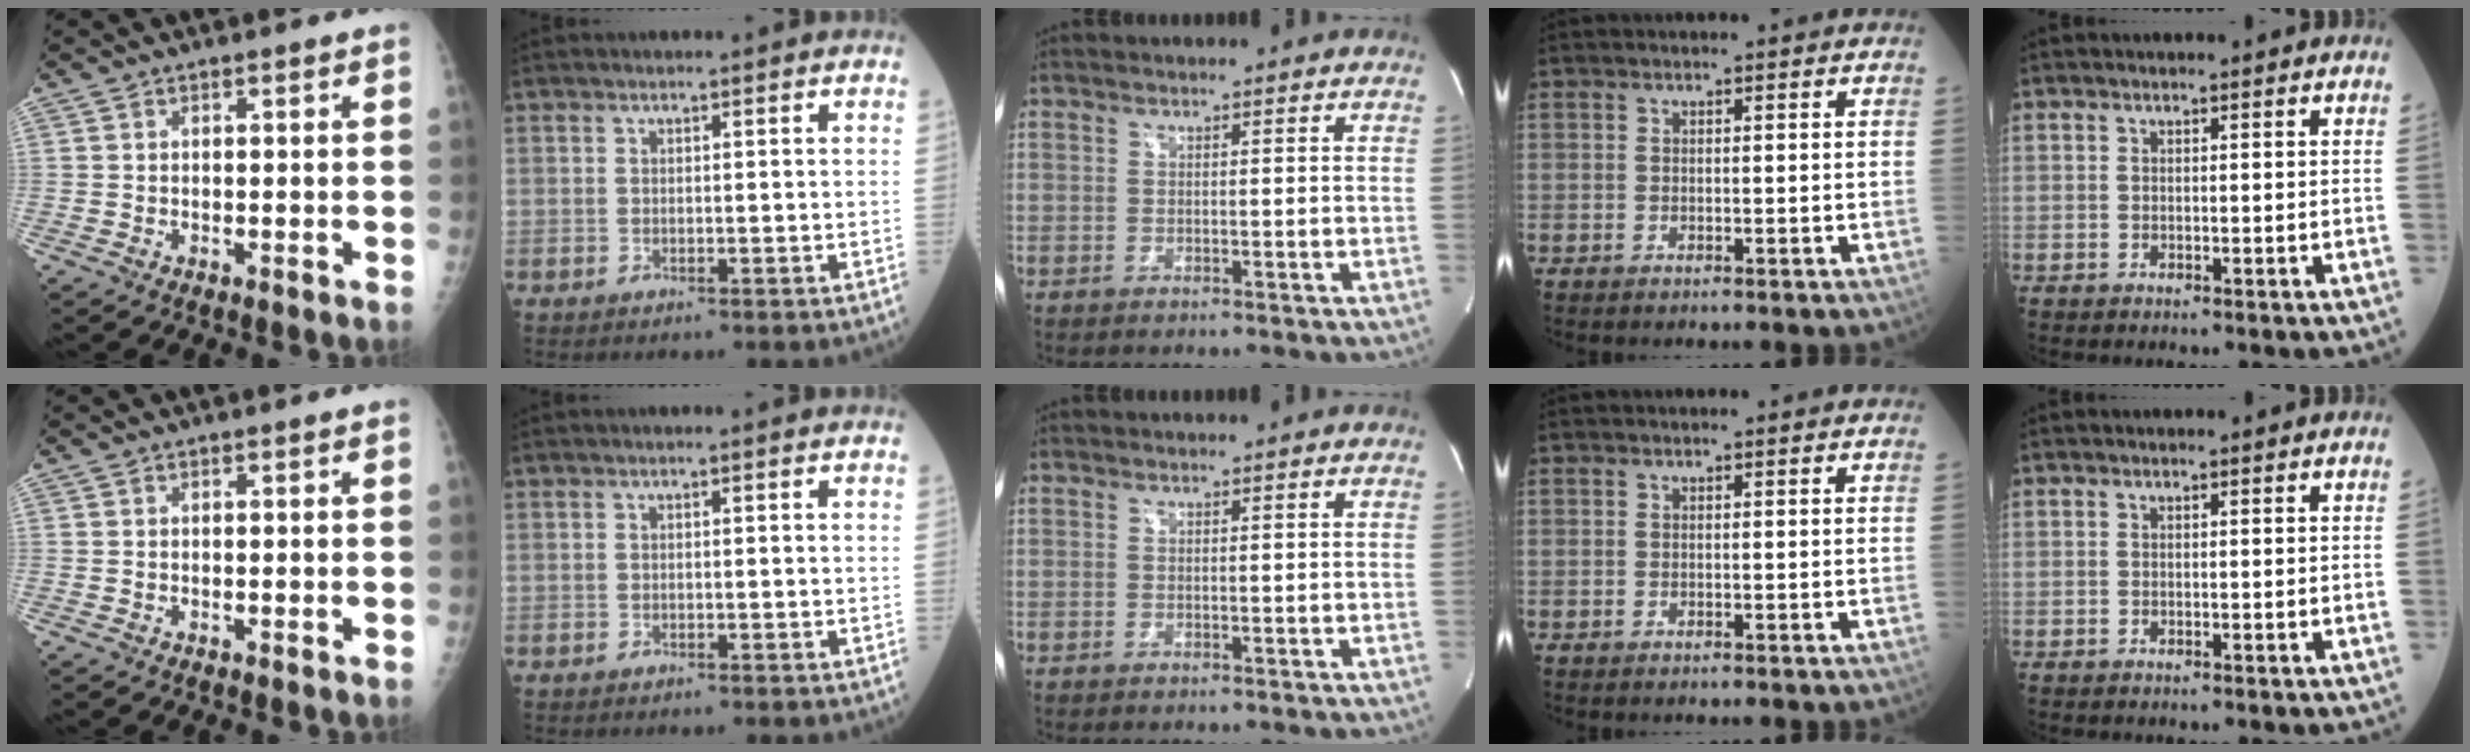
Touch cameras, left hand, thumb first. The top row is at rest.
{}